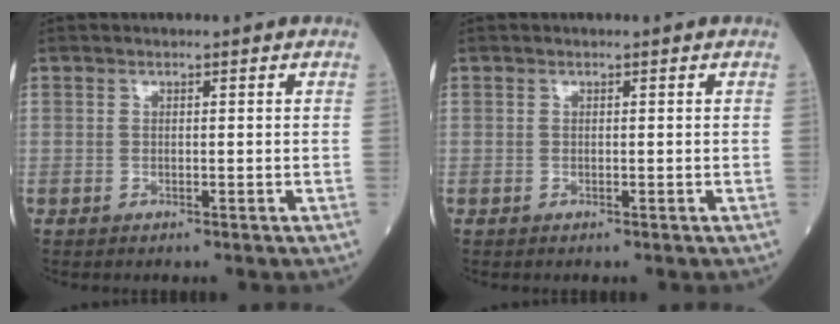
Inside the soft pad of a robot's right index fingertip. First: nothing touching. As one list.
[{"total": 0.0}]